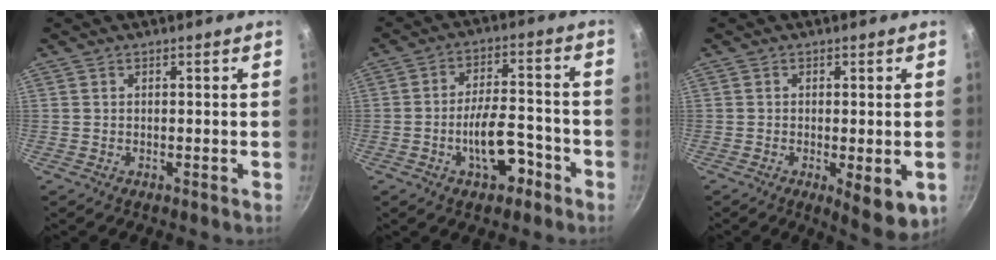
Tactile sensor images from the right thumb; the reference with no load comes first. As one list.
[{"total": 9.6, "force": [-4.2, 4.6, 7.4], "torque": [-0.114, 0.036, -0.068]}, {"total": 7.6, "force": [-2.2, 2.5, 6.8], "torque": [-0.090, -0.017, -0.028]}]